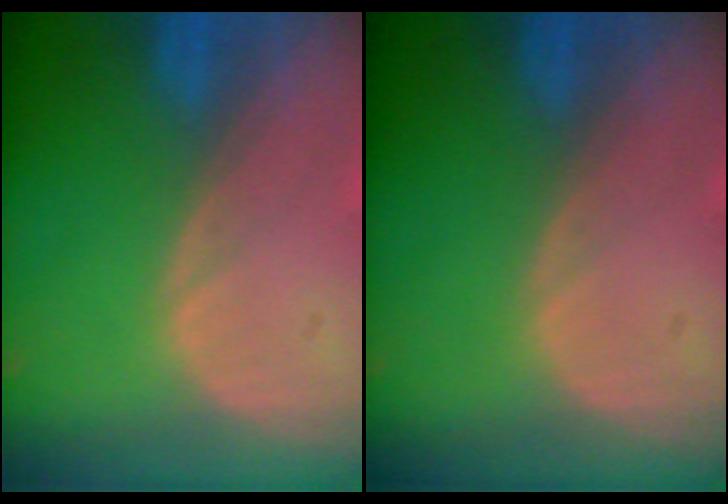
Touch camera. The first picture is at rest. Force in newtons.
{"total": 0.0}